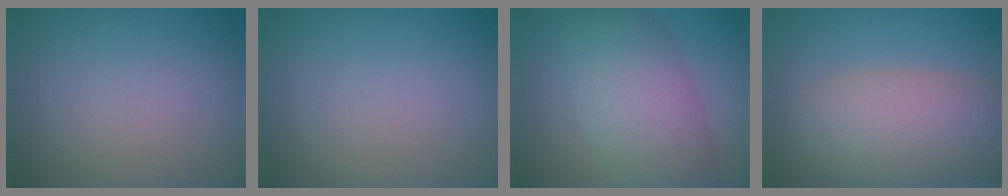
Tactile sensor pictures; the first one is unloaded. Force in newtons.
{"total": 0.0}
{"total": 7.3, "press": 7.3, "slide": 0.5}
{"total": 8.2, "press": 8.2, "slide": 0.3}